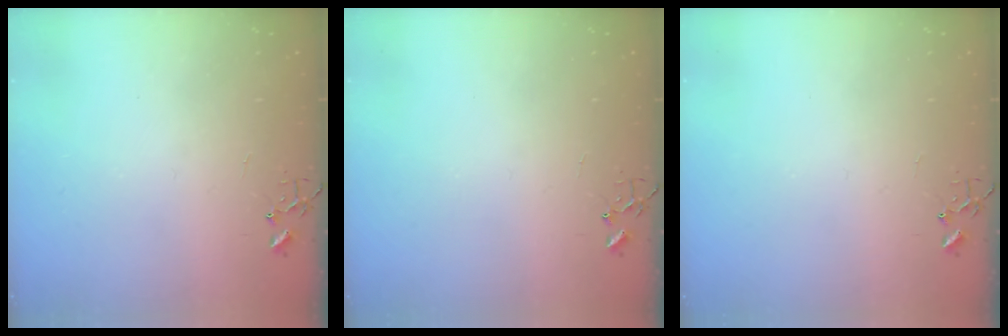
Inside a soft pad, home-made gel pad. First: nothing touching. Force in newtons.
{"total": 0.0}
{"total": 0.0}